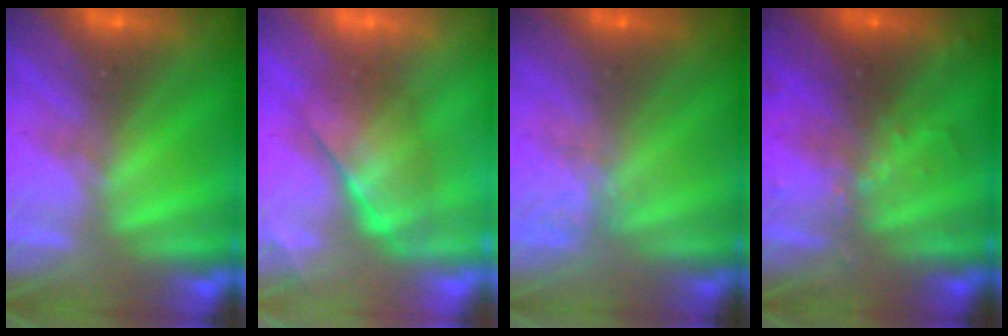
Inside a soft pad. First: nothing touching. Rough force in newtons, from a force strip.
{"total": 4.1}
{"total": 1.7}
{"total": 2.9}